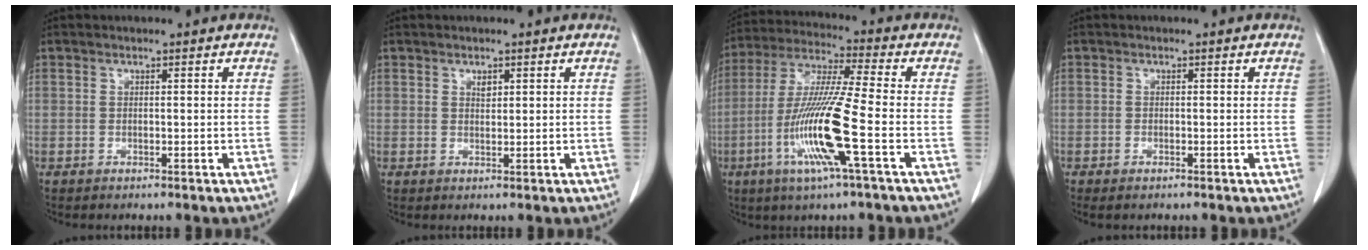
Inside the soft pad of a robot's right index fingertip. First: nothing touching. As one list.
[{"total": 1.1, "force": [0.6, 0.6, 0.6], "torque": [-0.010, -0.003, 0.012]}, {"total": 14.0, "force": [-4.4, -0.5, 13.3], "torque": [-0.275, -0.015, -0.093]}, {"total": 0.9, "force": [-0.7, 0.3, 0.6], "torque": [-0.012, -0.002, -0.007]}]